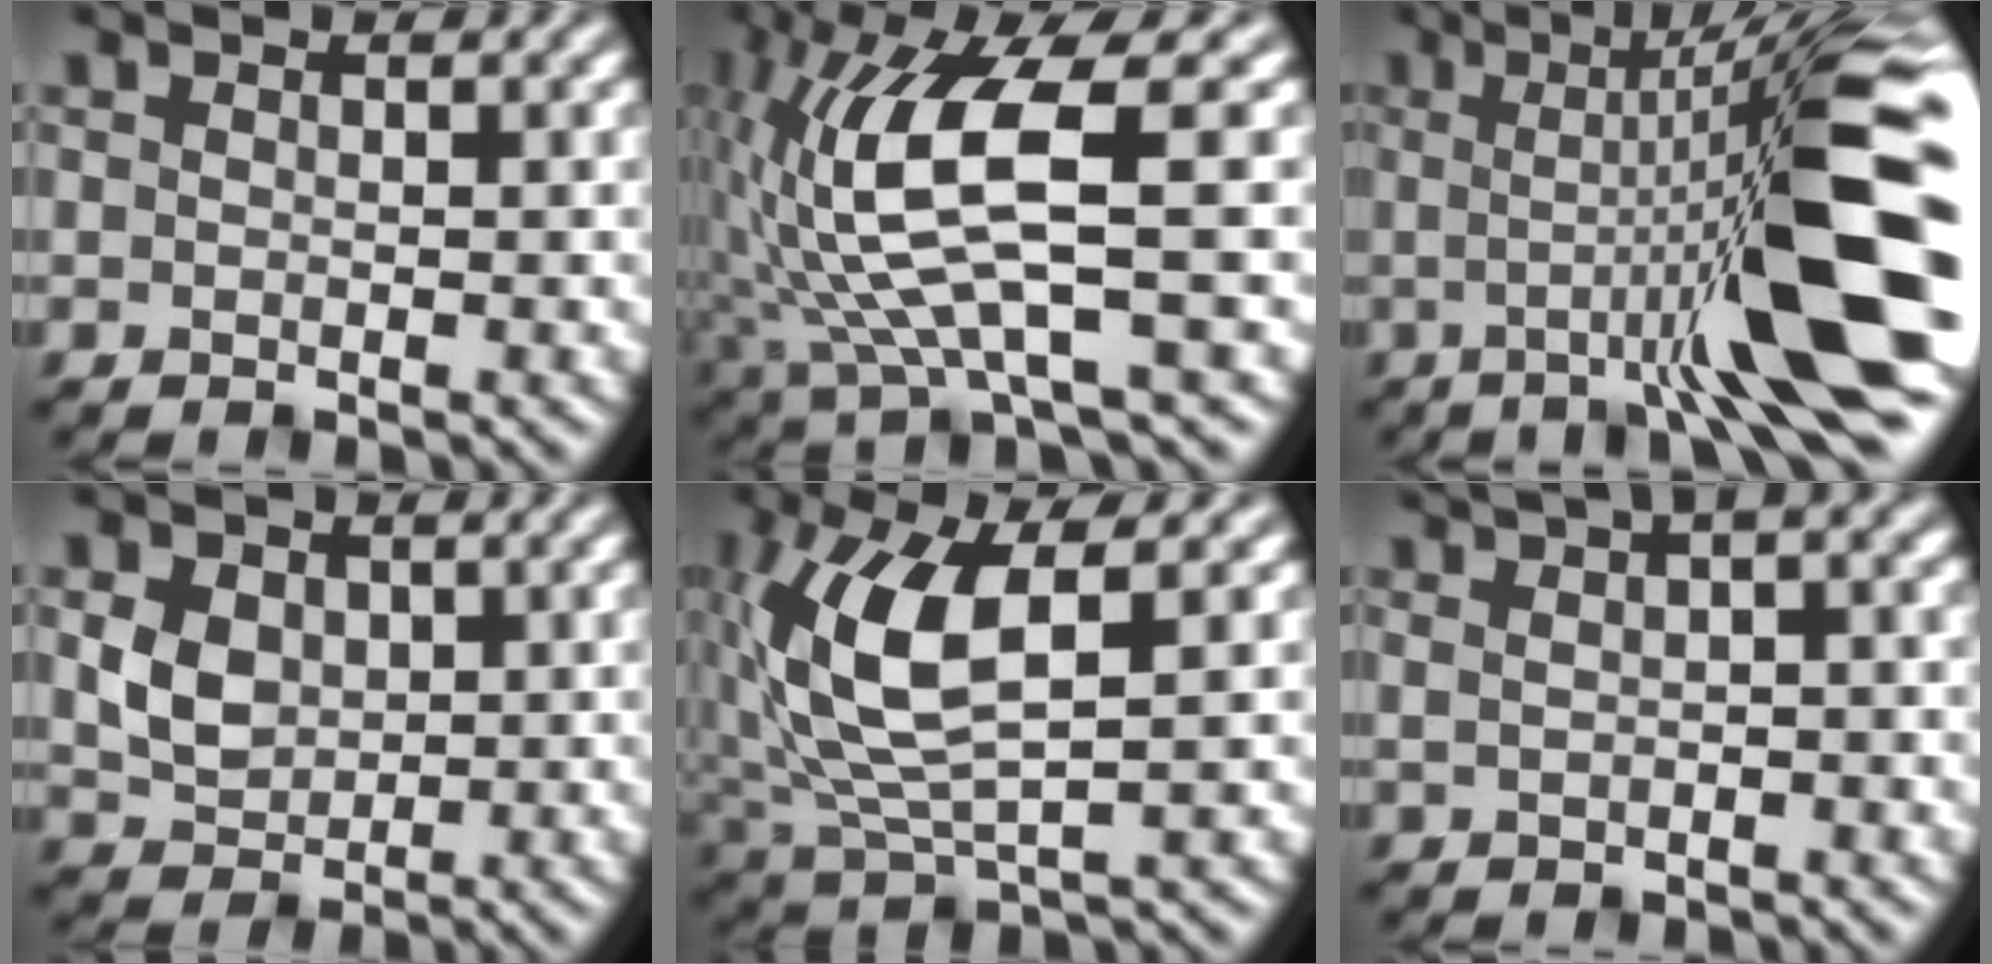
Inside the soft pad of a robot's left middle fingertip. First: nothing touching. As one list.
[{"total": 9.1, "force": [0.9, 2.5, 8.7], "torque": [-0.183, -0.007, 0.023]}, {"total": 12.0, "force": [-1.0, 1.8, 11.9], "torque": [-0.160, 0.005, -0.022]}, {"total": 3.0, "force": [0.4, 2.5, 1.5], "torque": [-0.041, -0.004, 0.009]}, {"total": 8.5, "force": [1.3, 3.6, 7.5], "torque": [-0.175, 0.001, 0.028]}, {"total": 6.8, "force": [3.2, 2.8, 5.4], "torque": [-0.066, 0.029, 0.032]}]